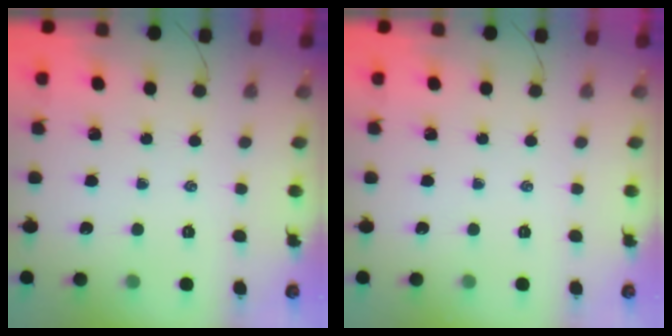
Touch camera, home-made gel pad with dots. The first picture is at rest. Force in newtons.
{"total": 0.0}